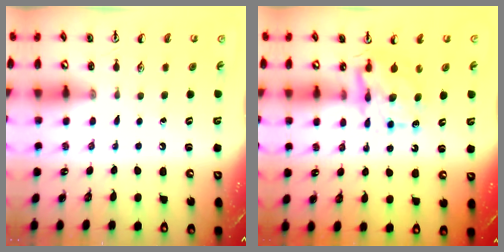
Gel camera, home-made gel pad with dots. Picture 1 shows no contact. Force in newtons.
{"total": 8.2, "press": 8.2, "slide": 0.4}